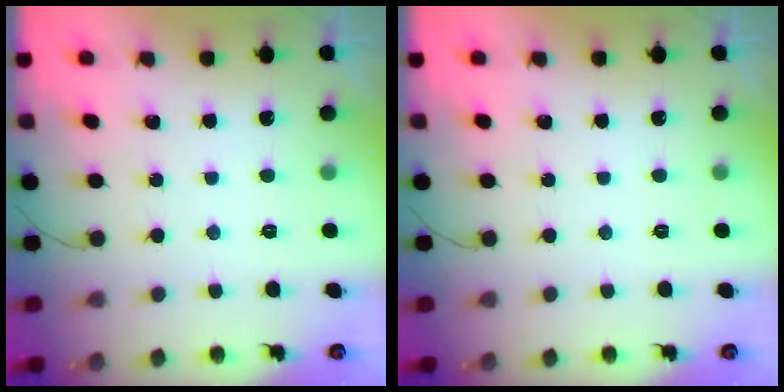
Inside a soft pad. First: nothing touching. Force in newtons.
{"total": 0.0}